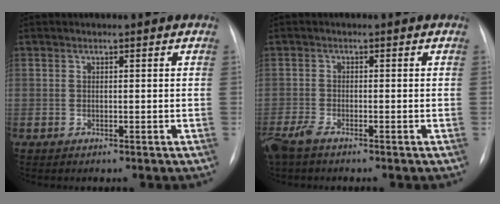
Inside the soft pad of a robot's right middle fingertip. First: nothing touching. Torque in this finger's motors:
{"motor_torque": [0.43, -0.38, 0.03, 0.05]}